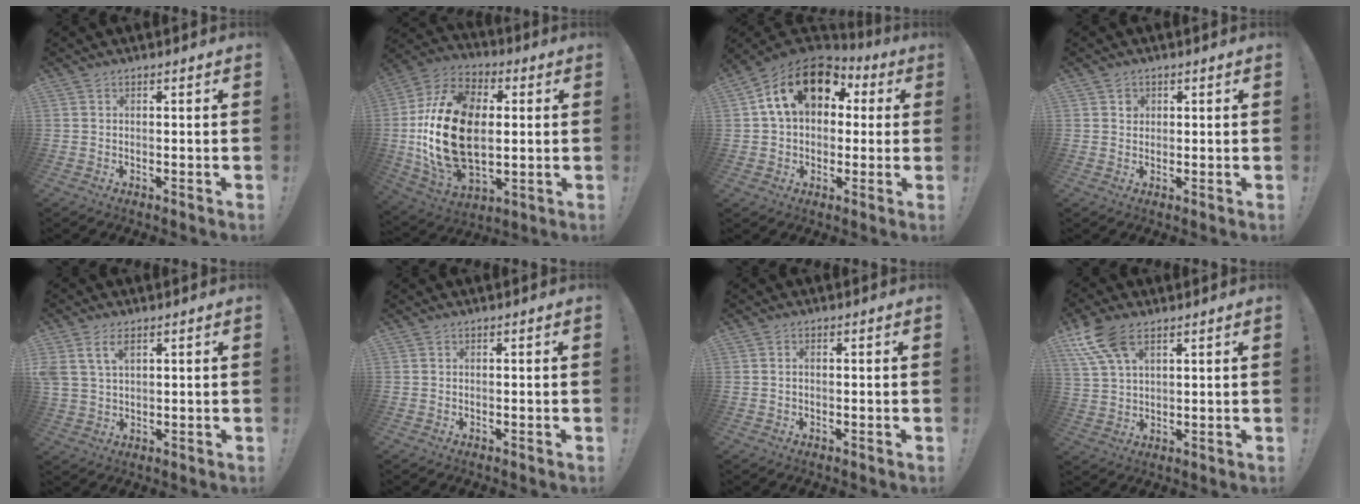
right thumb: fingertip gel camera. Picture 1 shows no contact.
{"total": 25.4, "force": [0.4, 16.0, 19.7], "torque": [-0.389, 0.011, 0.018]}
{"total": 18.0, "force": [5.9, 12.1, 11.9], "torque": [-0.185, -0.005, 0.104]}
{"total": 1.9, "force": [0.7, 1.7, 0.4], "torque": [0.003, -0.002, 0.009]}
{"total": 6.1, "force": [3.3, 3.5, 3.8], "torque": [-0.076, -0.009, 0.063]}
{"total": 0.0}
{"total": 0.6, "force": [0.0, 0.2, 0.6], "torque": [-0.013, 0.001, 0.000]}
{"total": 10.6, "force": [6.2, 5.2, 6.9], "torque": [-0.140, -0.024, 0.117]}